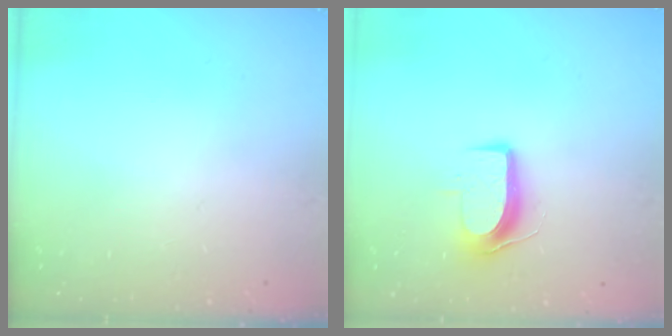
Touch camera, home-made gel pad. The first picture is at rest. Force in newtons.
{"total": 9.1, "press": 9.0, "slide": 1.1}